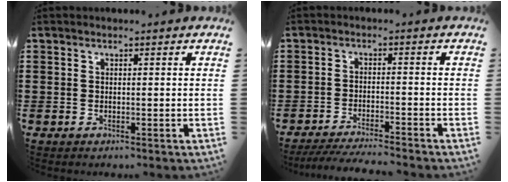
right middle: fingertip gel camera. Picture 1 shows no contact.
{"total": 4.0, "force": [-3.8, -0.2, 1.2], "torque": [-0.025, -0.009, -0.078]}